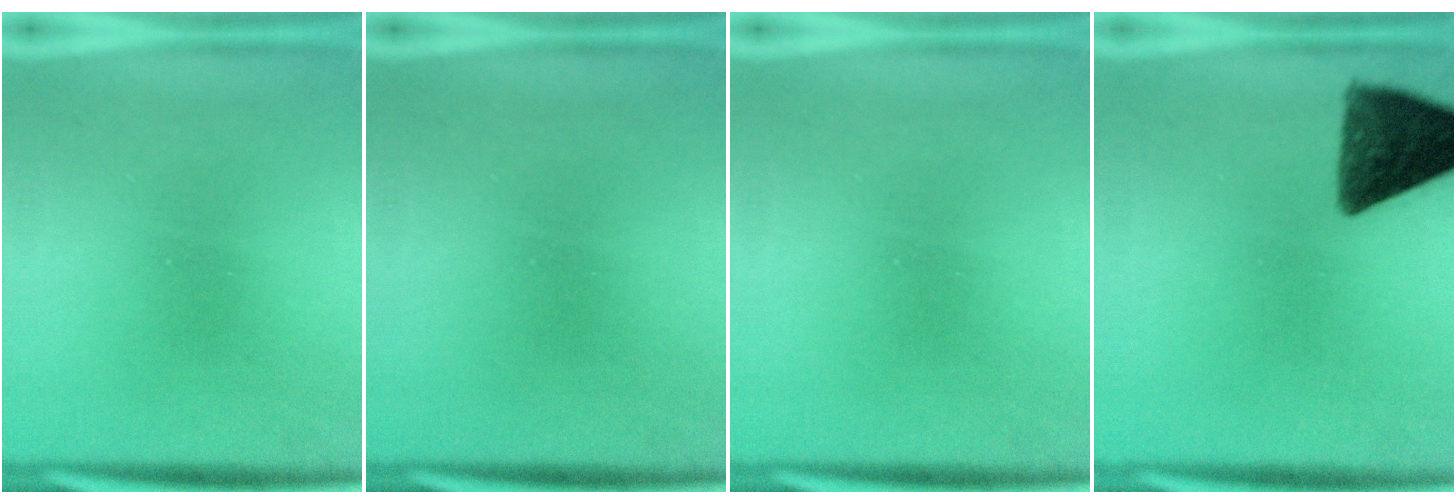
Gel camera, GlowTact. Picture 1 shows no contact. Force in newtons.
{"total": 0.0}
{"total": 0.0}
{"total": 11.4}